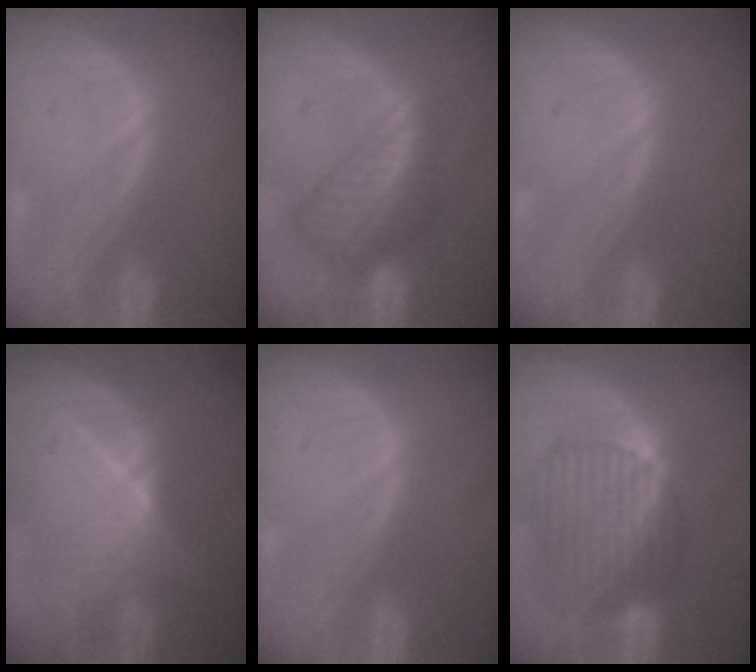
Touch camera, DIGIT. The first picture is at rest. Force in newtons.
{"total": 8.7, "press": 7.6, "slide": 4.3}
{"total": 0.0}
{"total": 9.0, "press": 8.1, "slide": 4.1}
{"total": 0.0}
{"total": 10.7, "press": 9.2, "slide": 5.4}